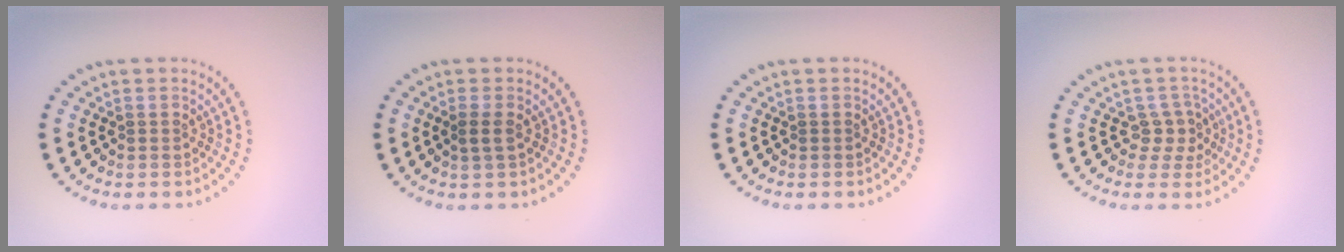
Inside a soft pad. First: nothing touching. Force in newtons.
{"total": 1.2, "press": 1.2, "slide": 0.4}
{"total": 0.0}
{"total": 2.1, "press": 1.7, "slide": 1.3}